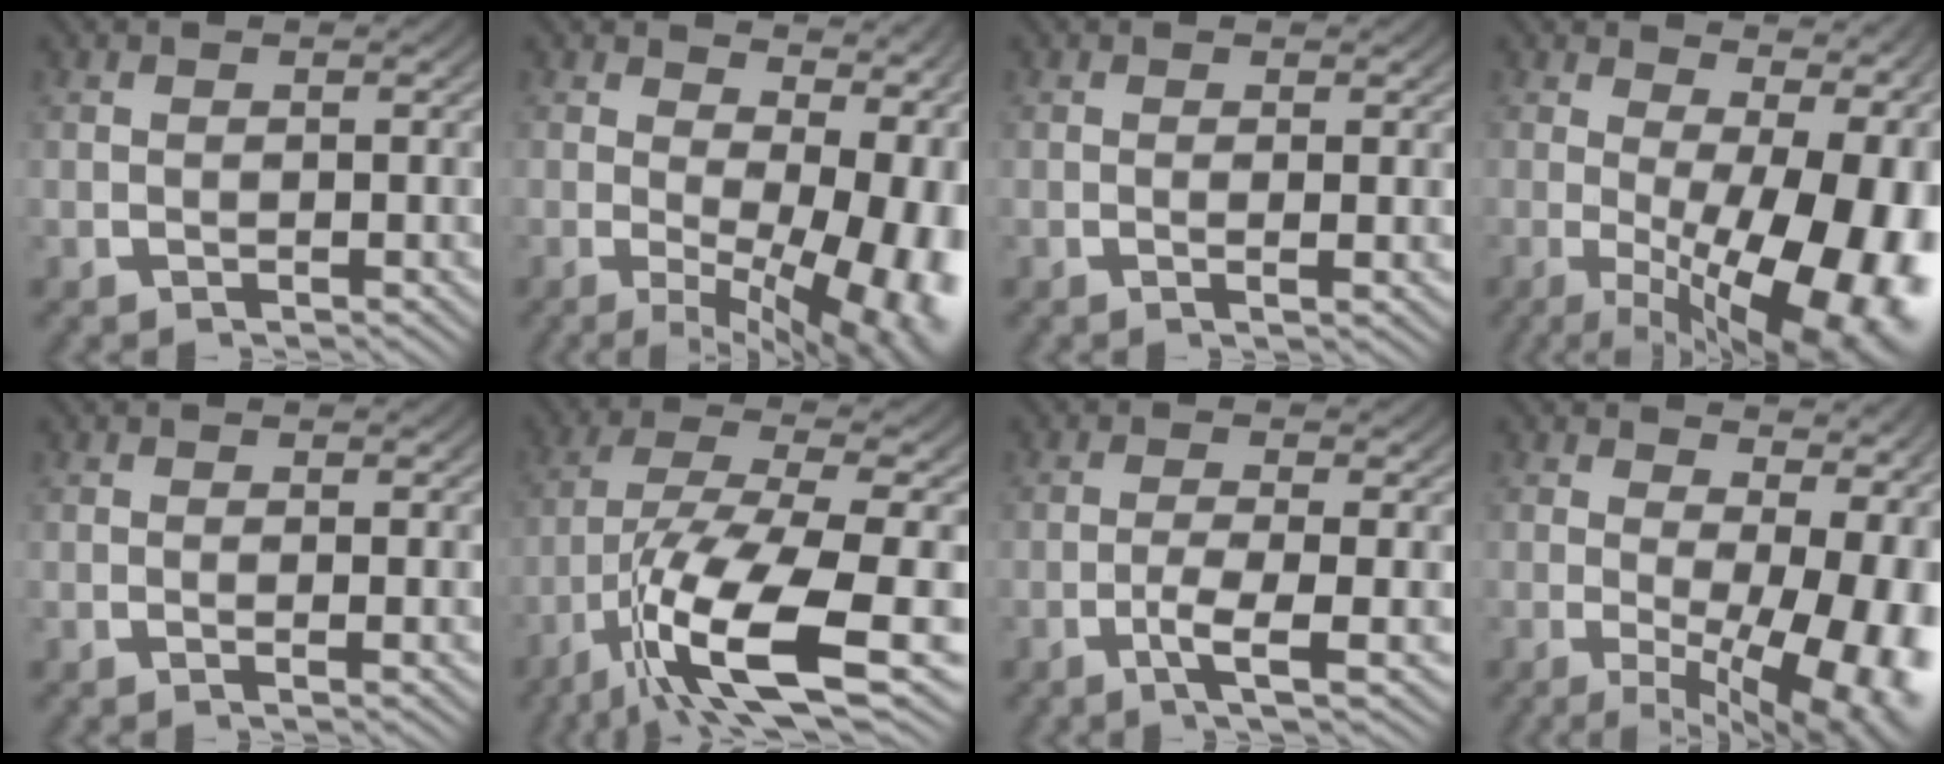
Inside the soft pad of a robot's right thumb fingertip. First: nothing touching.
{"total": 11.6, "force": [-1.4, 6.0, 9.9], "torque": [-0.145, -0.034, -0.001]}
{"total": 1.2, "force": [0.1, 0.0, 1.2], "torque": [-0.020, -0.001, -0.004]}
{"total": 16.9, "force": [-2.9, 9.4, 13.7], "torque": [-0.208, -0.056, -0.015]}
{"total": 0.9, "force": [0.2, 0.0, 0.8], "torque": [-0.013, 0.000, -0.001]}
{"total": 13.2, "force": [-4.6, 5.5, 11.1], "torque": [-0.233, -0.044, -0.049]}
{"total": 4.2, "force": [-1.5, 0.9, 3.9], "torque": [-0.081, -0.010, -0.030]}
{"total": 11.3, "force": [-1.8, 5.7, 9.6], "torque": [-0.138, -0.043, -0.006]}